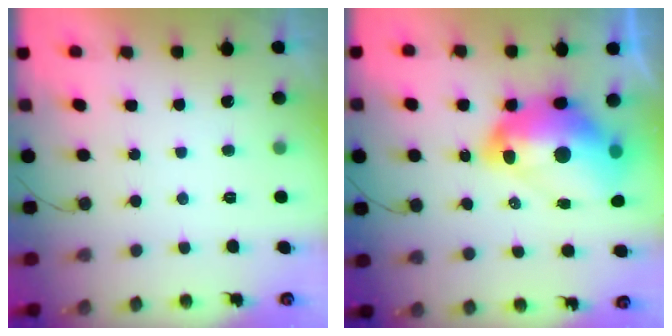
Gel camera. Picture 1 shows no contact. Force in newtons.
{"total": 19.9, "press": 19.7, "slide": 2.3}